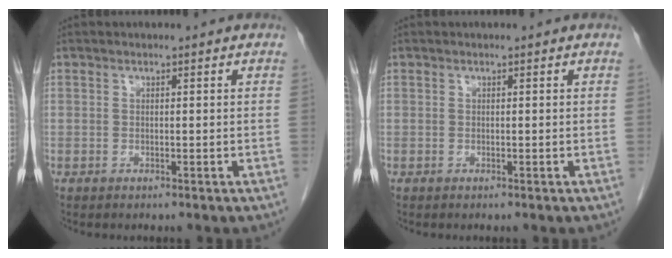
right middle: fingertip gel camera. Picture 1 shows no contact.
{"total": 0.0}